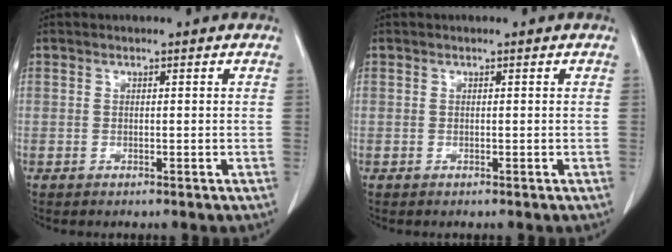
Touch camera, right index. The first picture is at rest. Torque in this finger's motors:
{"motor_torque": [-0.03, 0.03, 0.00, 0.00]}